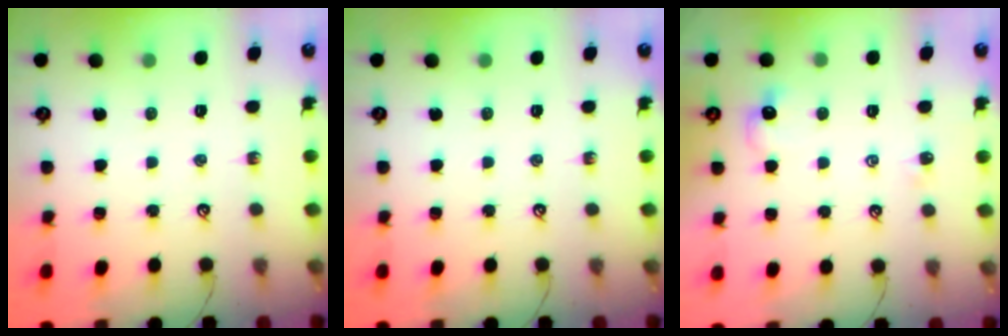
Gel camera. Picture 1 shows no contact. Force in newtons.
{"total": 0.0}
{"total": 2.7, "press": 2.6, "slide": 0.5}